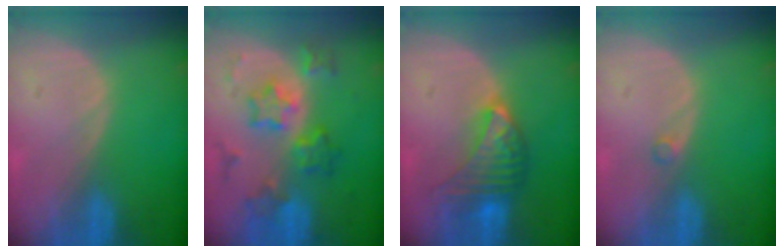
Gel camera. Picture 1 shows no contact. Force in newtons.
{"total": 7.6, "press": 7.6, "slide": 0.4}
{"total": 7.0, "press": 6.8, "slide": 1.4}
{"total": 0.7, "press": 0.7, "slide": 0.1}